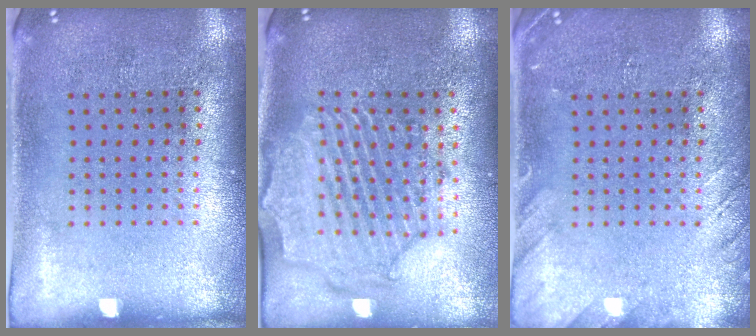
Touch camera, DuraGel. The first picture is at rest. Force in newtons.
{"total": 2.4, "press": 2.2, "slide": 0.8}
{"total": 1.8, "press": 1.8, "slide": 0.1}